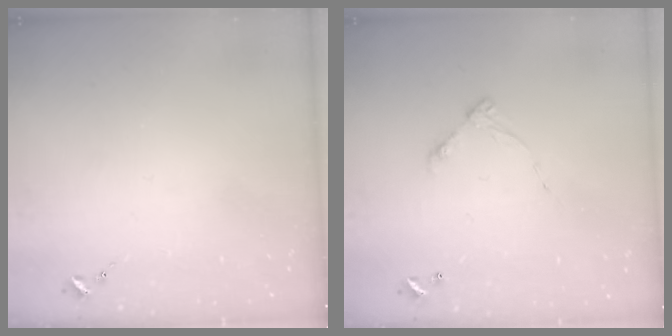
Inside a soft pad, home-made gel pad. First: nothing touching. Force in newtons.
{"total": 5.9, "press": 5.9, "slide": 0.4}